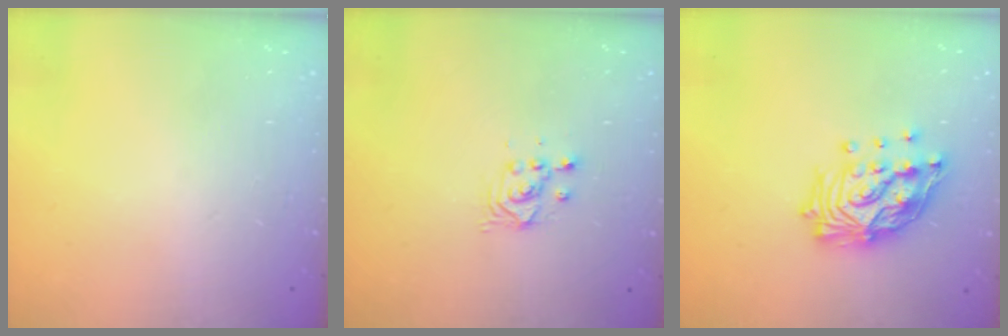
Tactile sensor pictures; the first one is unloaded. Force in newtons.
{"total": 2.8, "press": 2.8, "slide": 0.1}
{"total": 16.8, "press": 16.7, "slide": 1.9}